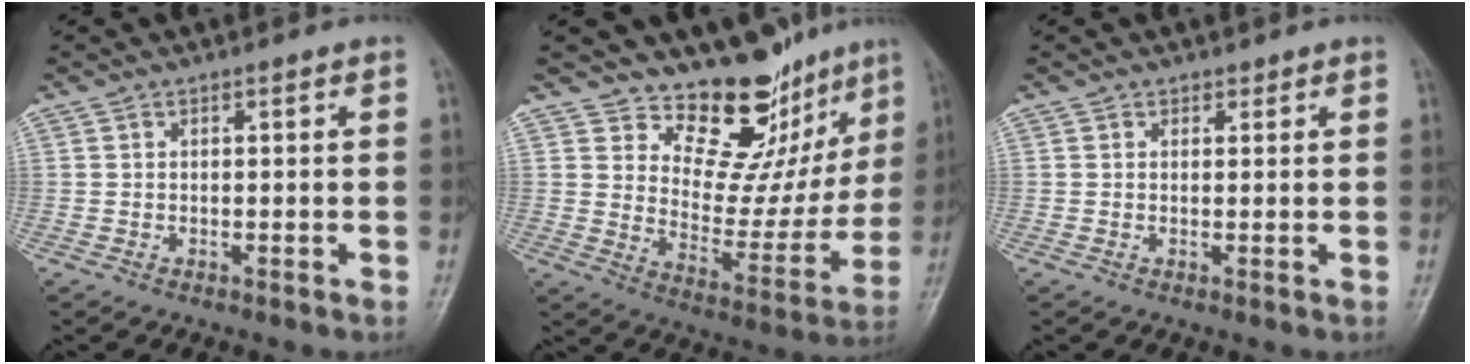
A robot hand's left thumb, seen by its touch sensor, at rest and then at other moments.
{"total": 15.2, "force": [12.1, 7.4, 5.3], "torque": [-0.011, -0.099, 0.179]}
{"total": 0.8, "force": [0.6, 0.6, 0.0], "torque": [0.009, -0.003, 0.006]}